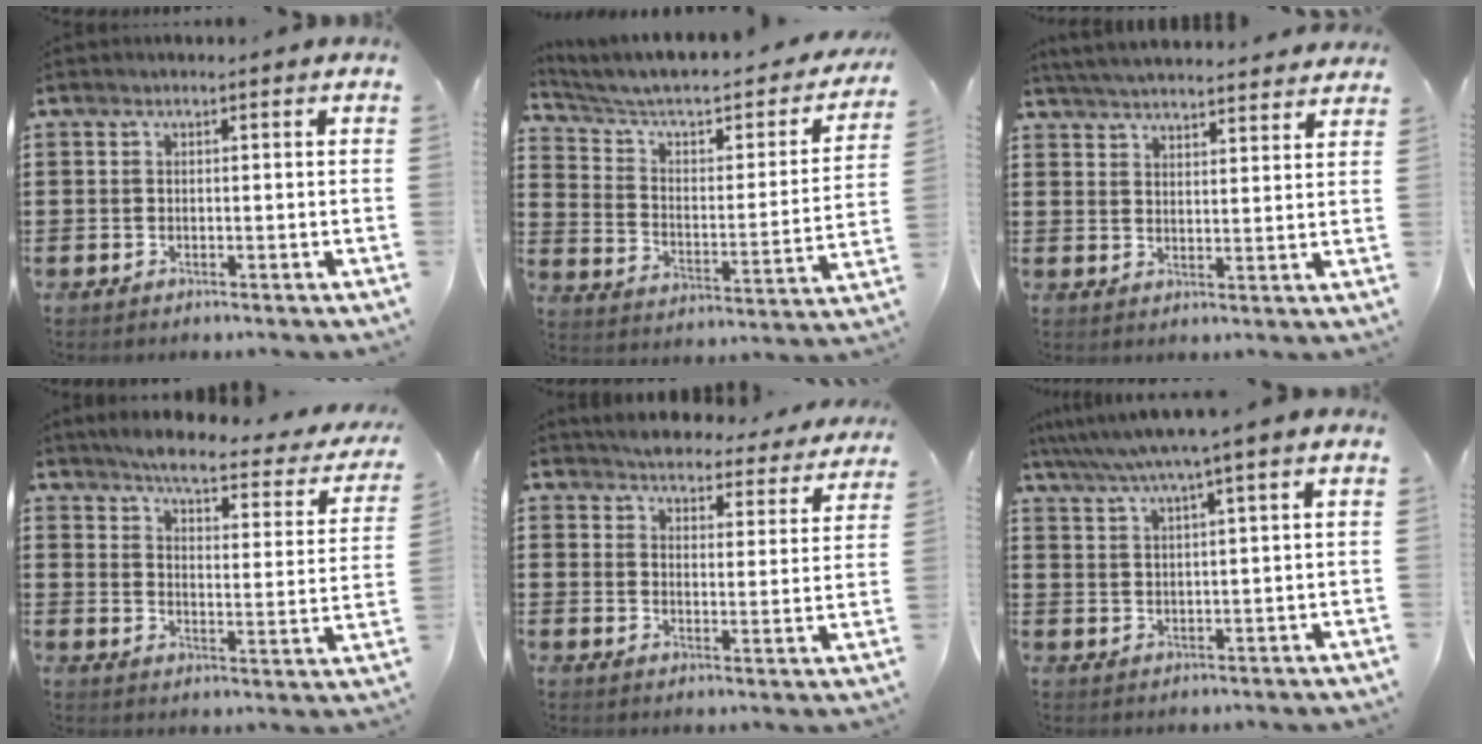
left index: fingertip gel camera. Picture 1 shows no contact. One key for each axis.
{"total": 5.6, "fx": 4.4, "fy": 1.8, "fz": 3.1, "tx": -0.084, "ty": -0.036, "tz": 0.067}
{"total": 4.5, "fx": 4.4, "fy": -0.3, "fz": 0.7, "tx": -0.029, "ty": -0.023, "tz": 0.079}
{"total": 4.6, "fx": 4.1, "fy": 0.1, "fz": 2.1, "tx": -0.056, "ty": -0.033, "tz": 0.062}
{"total": 4.2, "fx": 4.2, "fy": 0.1, "fz": 0.5, "tx": -0.034, "ty": -0.029, "tz": 0.069}
{"total": 4.8, "fx": 3.4, "fy": -0.7, "fz": 3.3, "tx": -0.075, "ty": -0.015, "tz": 0.054}